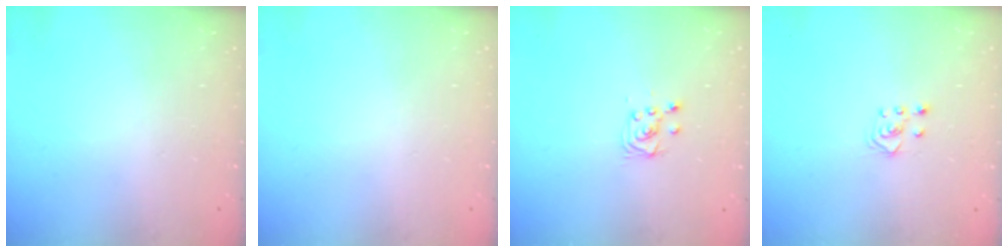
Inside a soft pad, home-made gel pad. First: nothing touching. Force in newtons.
{"total": 0.0}
{"total": 4.6, "press": 4.6, "slide": 0.5}
{"total": 3.6, "press": 3.6, "slide": 0.4}